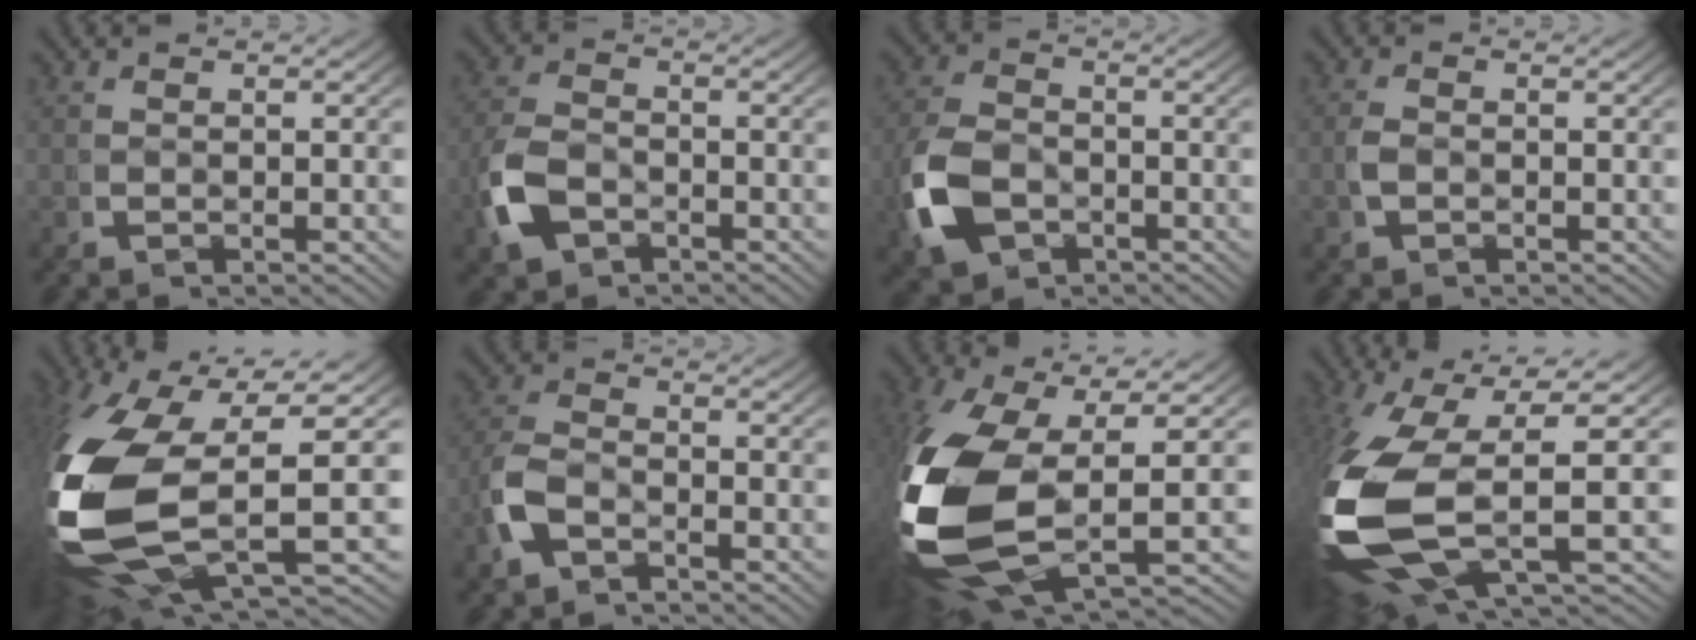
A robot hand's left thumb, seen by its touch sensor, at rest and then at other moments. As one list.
[{"total": 4.6, "force": [-2.0, 3.3, 2.5], "torque": [-0.077, -0.020, -0.025]}, {"total": 6.8, "force": [-2.3, 5.0, 3.9], "torque": [-0.111, -0.028, -0.028]}, {"total": 1.0, "force": [-0.6, 0.8, 0.4], "torque": [-0.017, -0.009, -0.008]}, {"total": 19.7, "force": [-1.7, 11.8, 15.7], "torque": [-0.389, -0.062, 0.008]}, {"total": 3.5, "force": [-1.4, 2.6, 1.8], "torque": [-0.054, -0.013, -0.025]}, {"total": 15.9, "force": [-1.5, 9.1, 13.0], "torque": [-0.333, -0.053, 0.012]}, {"total": 16.3, "force": [-1.0, 9.1, 13.5], "torque": [-0.329, -0.043, 0.009]}]